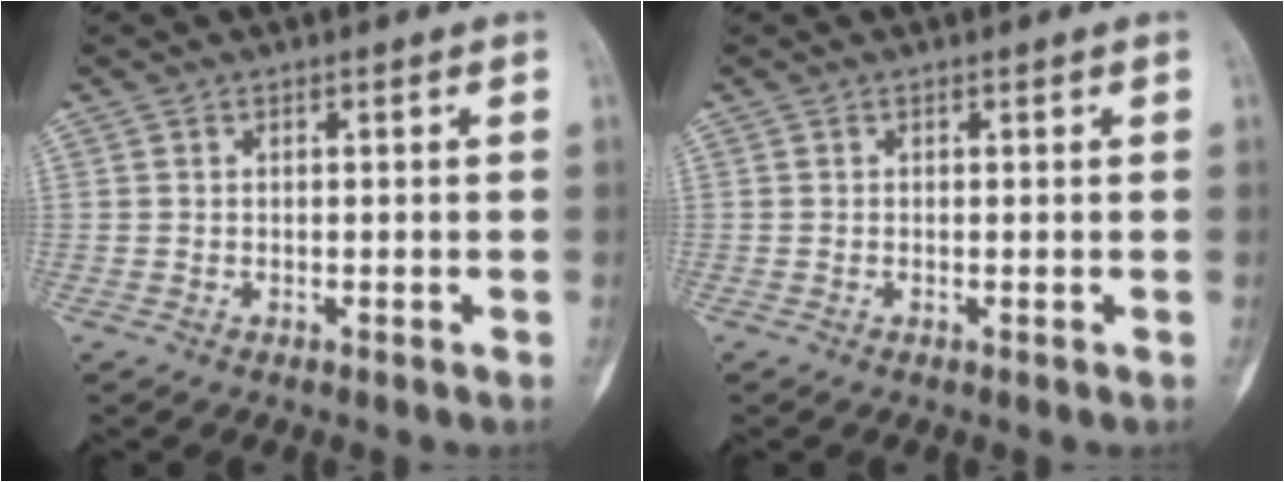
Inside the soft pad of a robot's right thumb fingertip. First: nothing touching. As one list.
[{"total": 0.0}]